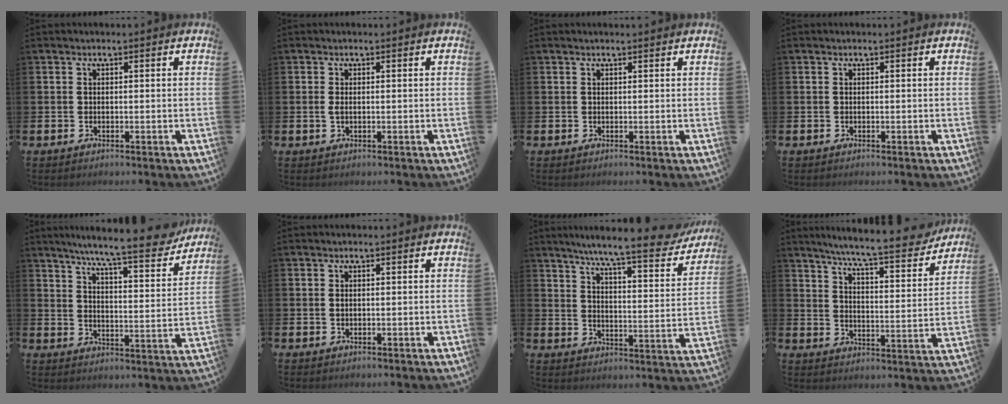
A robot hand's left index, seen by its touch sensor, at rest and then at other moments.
{"total": 1.1, "force": [0.1, 0.4, 1.0], "torque": [-0.014, 0.002, -0.002]}
{"total": 0.5, "force": [0.5, 0.0, 0.2], "torque": [0.001, -0.002, 0.008]}
{"total": 0.0}
{"total": 9.2, "force": [8.0, 0.4, 4.4], "torque": [-0.088, -0.056, 0.131]}
{"total": 0.5, "force": [0.2, 0.3, 0.4], "torque": [-0.003, 0.000, 0.001]}
{"total": 8.6, "force": [7.4, 0.4, 4.3], "torque": [-0.087, -0.055, 0.117]}
{"total": 8.5, "force": [7.7, 0.4, 3.5], "torque": [-0.083, -0.056, 0.127]}